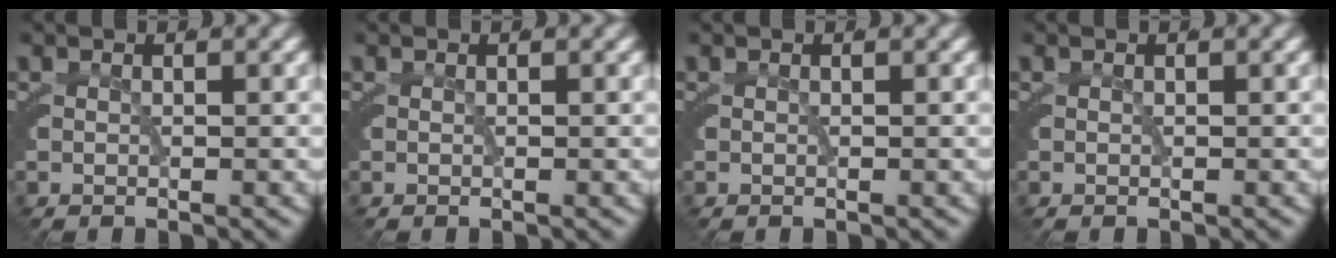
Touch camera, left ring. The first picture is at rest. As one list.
[{"total": 0.0}, {"total": 0.0}, {"total": 0.0}]